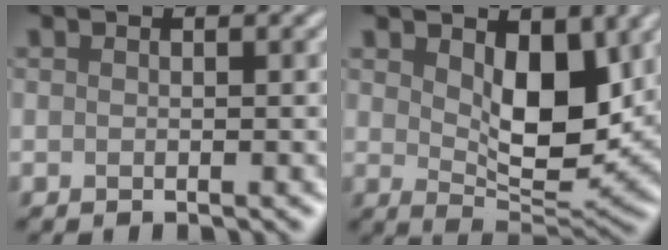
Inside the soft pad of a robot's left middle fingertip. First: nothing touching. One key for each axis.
{"total": 6.4, "fx": 1.9, "fy": 3.2, "fz": 5.1, "tx": -0.086, "ty": -0.015, "tz": 0.039}